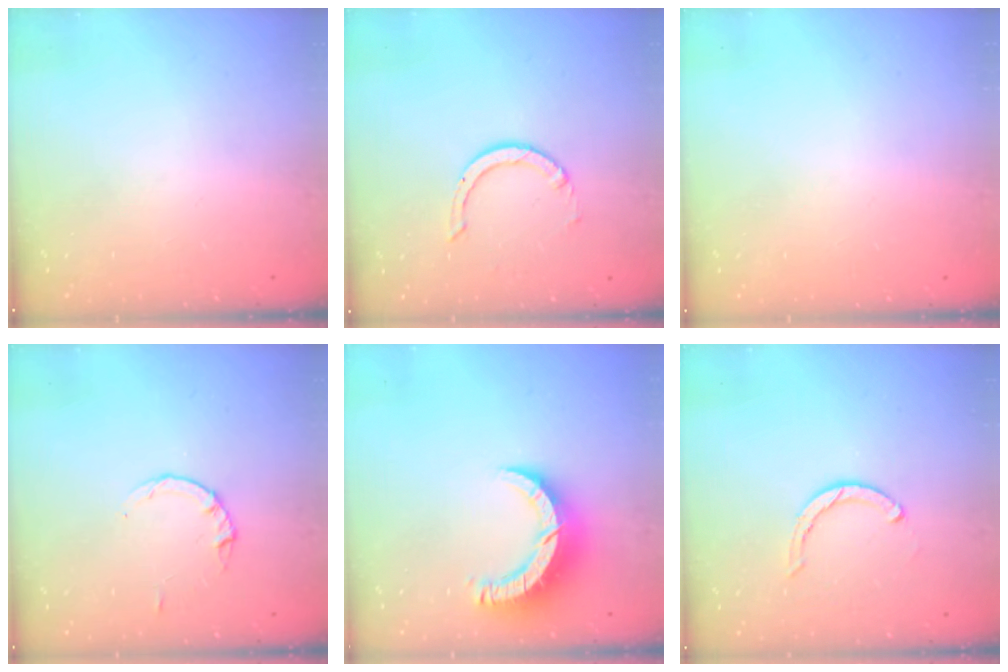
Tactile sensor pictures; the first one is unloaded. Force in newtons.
{"total": 2.8, "press": 2.8, "slide": 0.2}
{"total": 2.2, "press": 2.2, "slide": 0.1}
{"total": 2.8, "press": 2.8, "slide": 0.4}
{"total": 9.3, "press": 9.2, "slide": 0.9}
{"total": 3.5, "press": 3.5, "slide": 0.2}